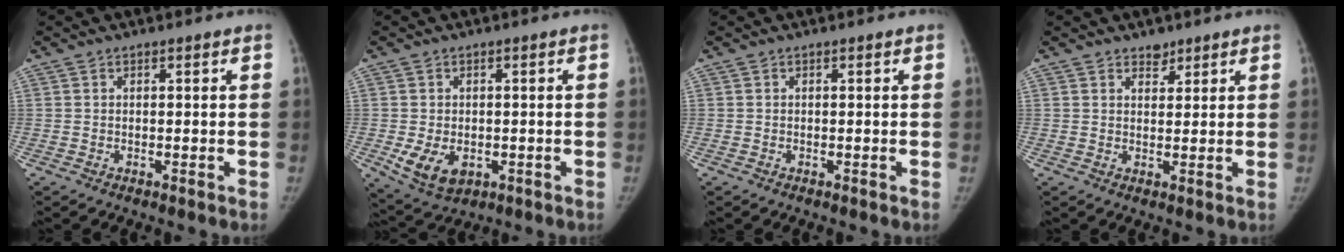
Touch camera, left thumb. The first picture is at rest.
{"total": 7.0, "force": [-1.5, 4.9, 4.8], "torque": [-0.074, -0.011, -0.011]}
{"total": 0.0}
{"total": 2.4, "force": [1.9, 1.3, 0.6], "torque": [0.007, -0.013, 0.026]}